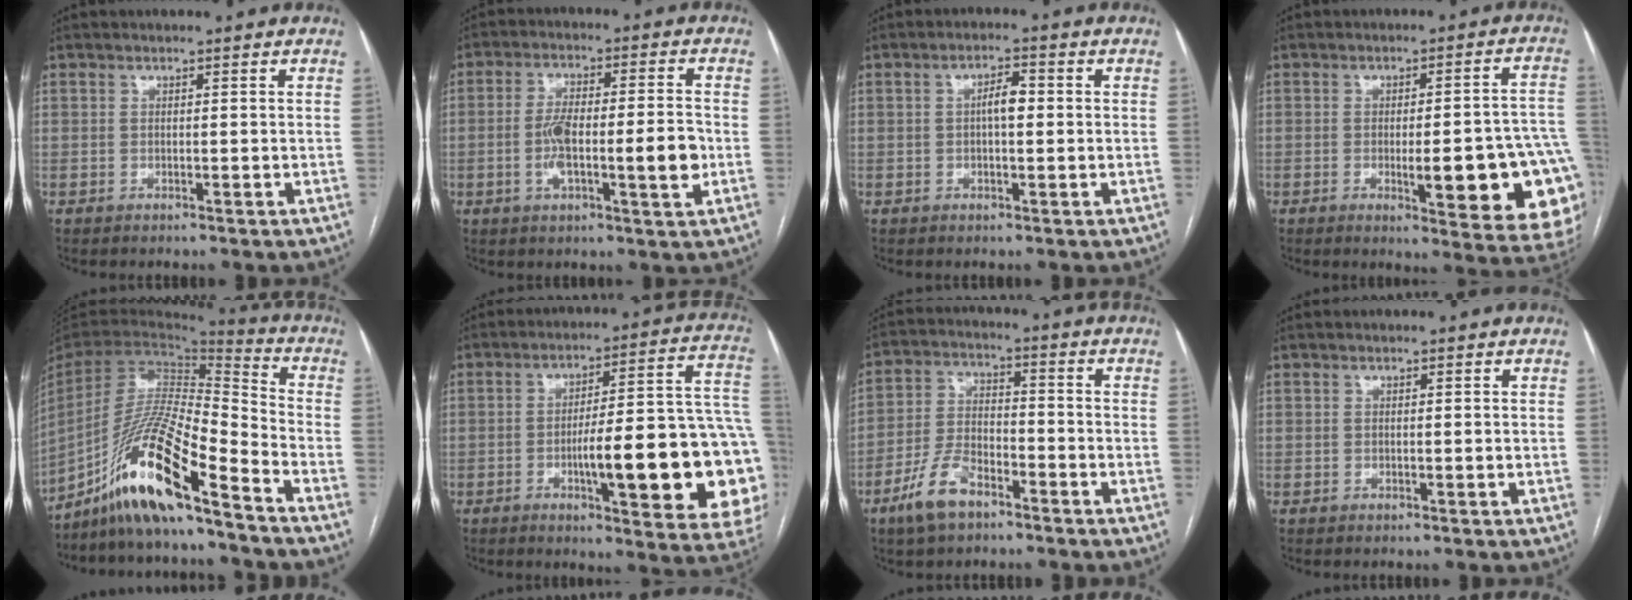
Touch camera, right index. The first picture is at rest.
{"total": 10.8, "force": [-2.0, 2.2, 10.4], "torque": [-0.179, 0.013, -0.031]}
{"total": 3.5, "force": [0.2, 1.1, 3.3], "torque": [-0.054, 0.009, 0.002]}
{"total": 18.6, "force": [-4.7, 3.2, 17.7], "torque": [-0.123, 0.011, -0.043]}
{"total": 17.0, "force": [-12.1, 1.1, 11.9], "torque": [-0.240, -0.006, -0.229]}
{"total": 24.1, "force": [-5.0, 3.6, 23.3], "torque": [-0.222, 0.015, -0.062]}
{"total": 8.6, "force": [-5.6, 3.8, 5.4], "torque": [-0.122, 0.005, -0.108]}
{"total": 0.0}